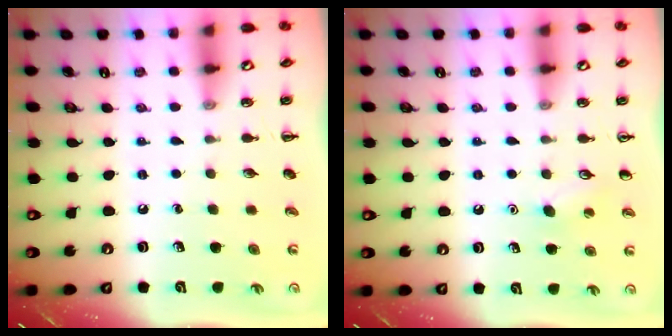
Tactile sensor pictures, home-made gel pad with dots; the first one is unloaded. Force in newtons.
{"total": 6.6, "press": 6.3, "slide": 1.8}